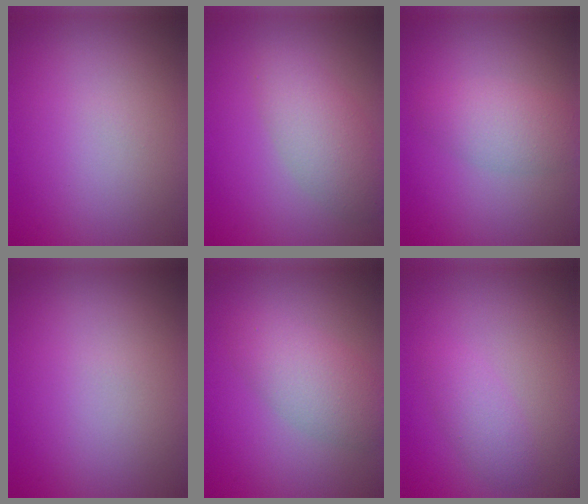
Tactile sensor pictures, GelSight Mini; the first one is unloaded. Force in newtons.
{"total": 3.8, "press": 3.8, "slide": 0.0}
{"total": 3.0, "press": 3.0, "slide": 0.2}
{"total": 0.0}
{"total": 3.7, "press": 3.7, "slide": 0.2}
{"total": 1.9, "press": 1.9, "slide": 0.1}